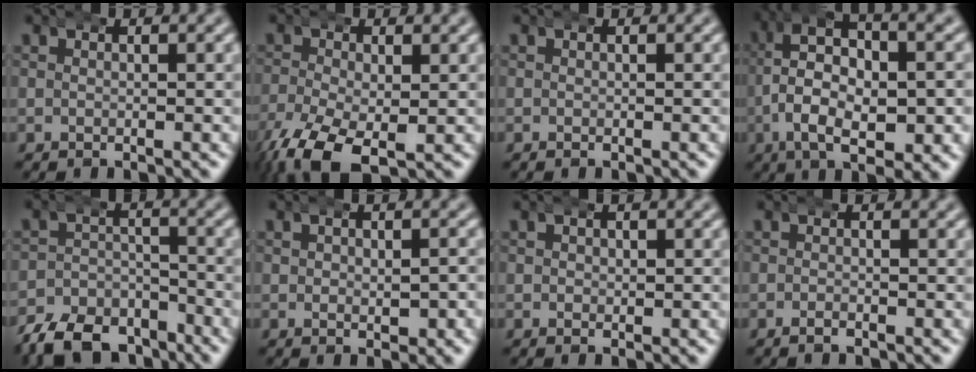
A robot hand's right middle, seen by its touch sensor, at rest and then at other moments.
{"total": 6.3, "force": [-4.0, 3.0, 3.8], "torque": [-0.098, -0.034, -0.049]}
{"total": 0.0}
{"total": 8.8, "force": [1.2, 4.6, 7.4], "torque": [-0.125, -0.007, 0.021]}
{"total": 8.9, "force": [-7.4, 4.2, 2.5], "torque": [-0.026, -0.015, -0.128]}
{"total": 1.7, "force": [0.1, 0.9, 1.5], "torque": [-0.024, -0.003, 0.006]}
{"total": 0.7, "force": [0.2, 0.6, 0.4], "torque": [-0.009, -0.003, 0.007]}
{"total": 0.8, "force": [-0.7, 0.1, 0.4], "torque": [-0.009, 0.000, -0.015]}